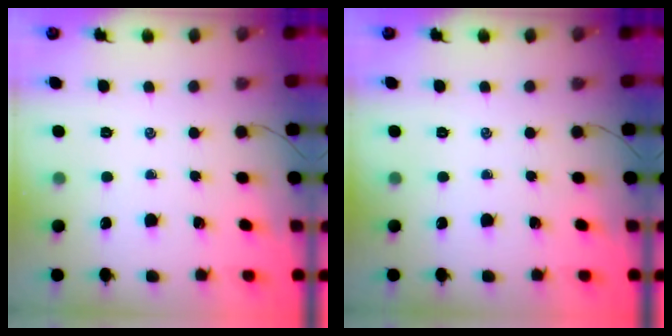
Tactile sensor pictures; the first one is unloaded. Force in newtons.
{"total": 0.0}